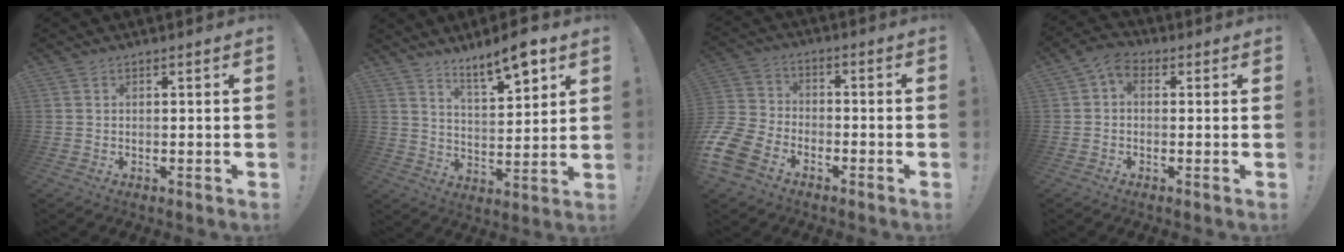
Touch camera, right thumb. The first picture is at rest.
{"total": 10.6, "force": [7.9, 2.3, 6.7], "torque": [-0.098, -0.050, 0.133]}
{"total": 11.3, "force": [-7.3, 7.2, 4.7], "torque": [-0.109, 0.048, -0.134]}
{"total": 4.0, "force": [0.1, 3.0, 2.7], "torque": [-0.048, 0.008, 0.005]}